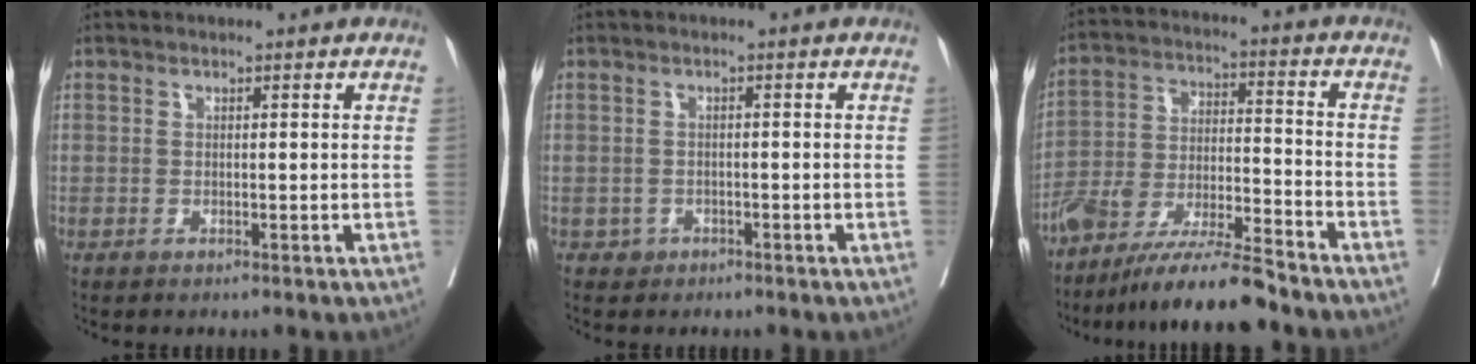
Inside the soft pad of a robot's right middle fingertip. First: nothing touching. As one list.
[{"total": 1.5, "force": [-0.9, 1.2, -0.1], "torque": [0.002, 0.008, -0.012]}, {"total": 12.1, "force": [-10.5, 0.2, 6.0], "torque": [-0.100, -0.004, -0.193]}]